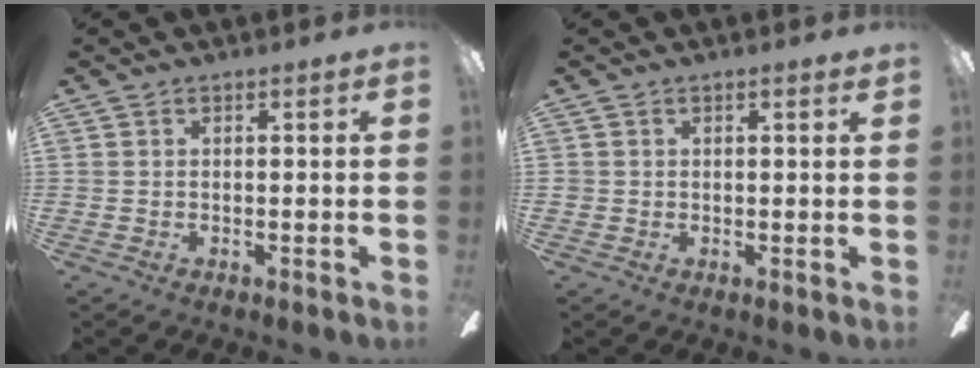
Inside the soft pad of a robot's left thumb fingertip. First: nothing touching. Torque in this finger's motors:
{"motor_torque": [-0.28, 0.32, -0.18, 0.16, 0.00]}